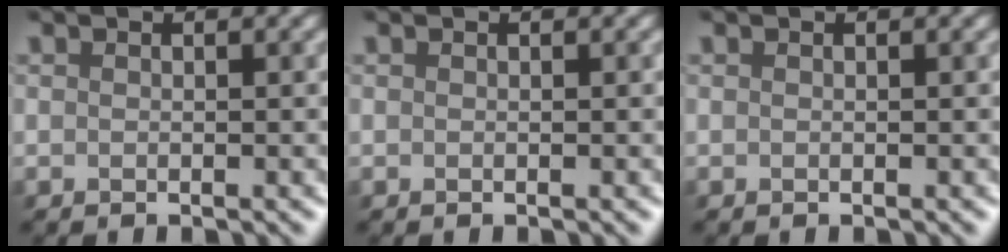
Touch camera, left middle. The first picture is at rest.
{"total": 0.0}
{"total": 0.0}